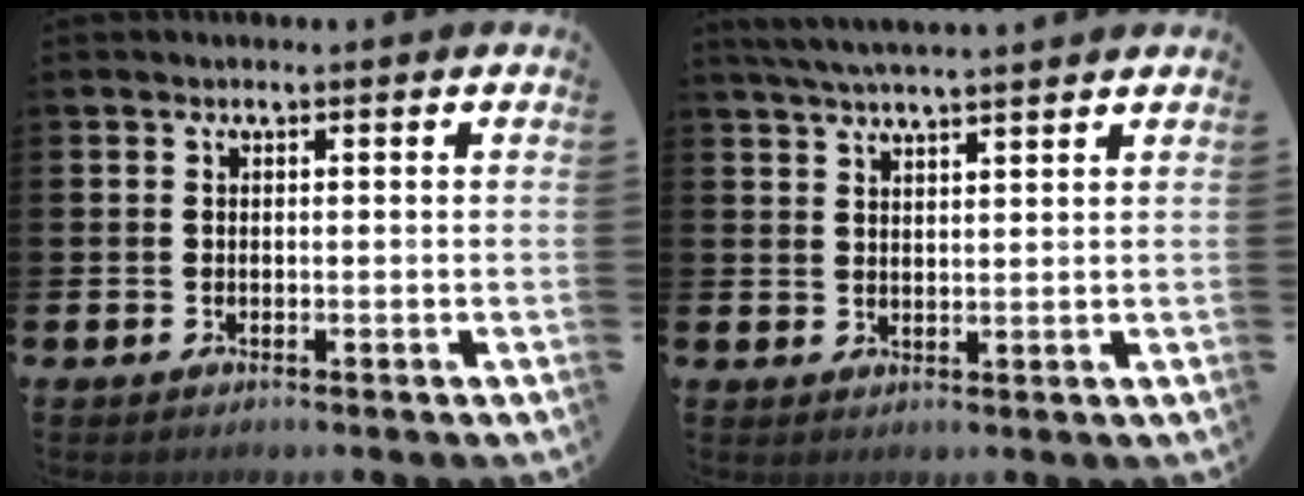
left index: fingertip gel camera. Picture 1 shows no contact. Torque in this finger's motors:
{"motor_torque": [0.11, -0.21, 0.52, 0.19]}